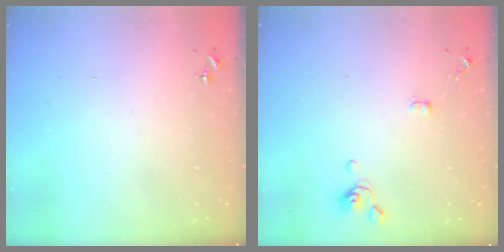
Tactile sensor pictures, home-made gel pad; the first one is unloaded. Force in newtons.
{"total": 3.5, "press": 3.4, "slide": 0.7}